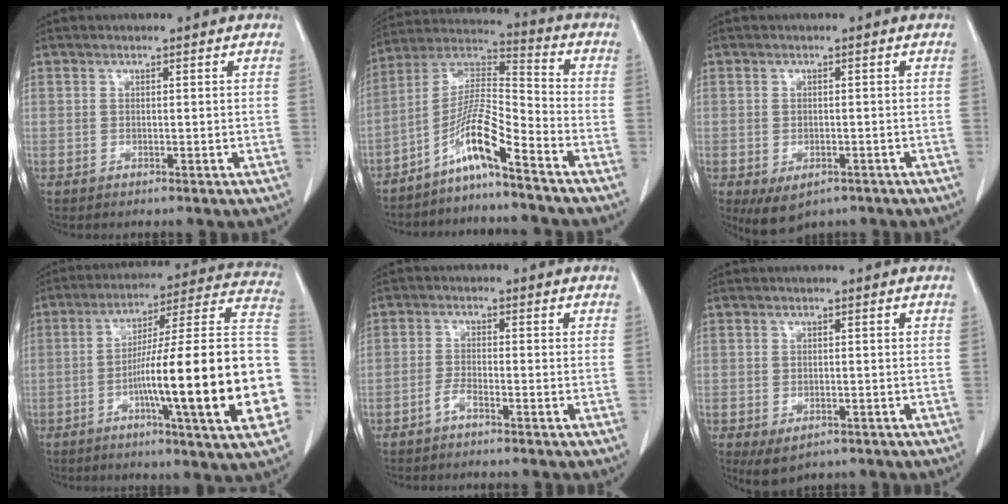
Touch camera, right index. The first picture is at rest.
{"total": 9.6, "force": [-6.4, 0.0, 7.1], "torque": [-0.146, 0.014, -0.125]}
{"total": 5.0, "force": [-2.8, 2.9, 2.9], "torque": [-0.051, -0.008, -0.034]}
{"total": 25.9, "force": [-5.8, 0.5, 25.2], "torque": [-0.283, 0.009, -0.094]}
{"total": 2.0, "force": [-1.6, 0.2, 1.3], "torque": [-0.028, 0.001, -0.033]}
{"total": 3.6, "force": [-1.9, 2.0, 2.3], "torque": [-0.042, -0.007, -0.018]}